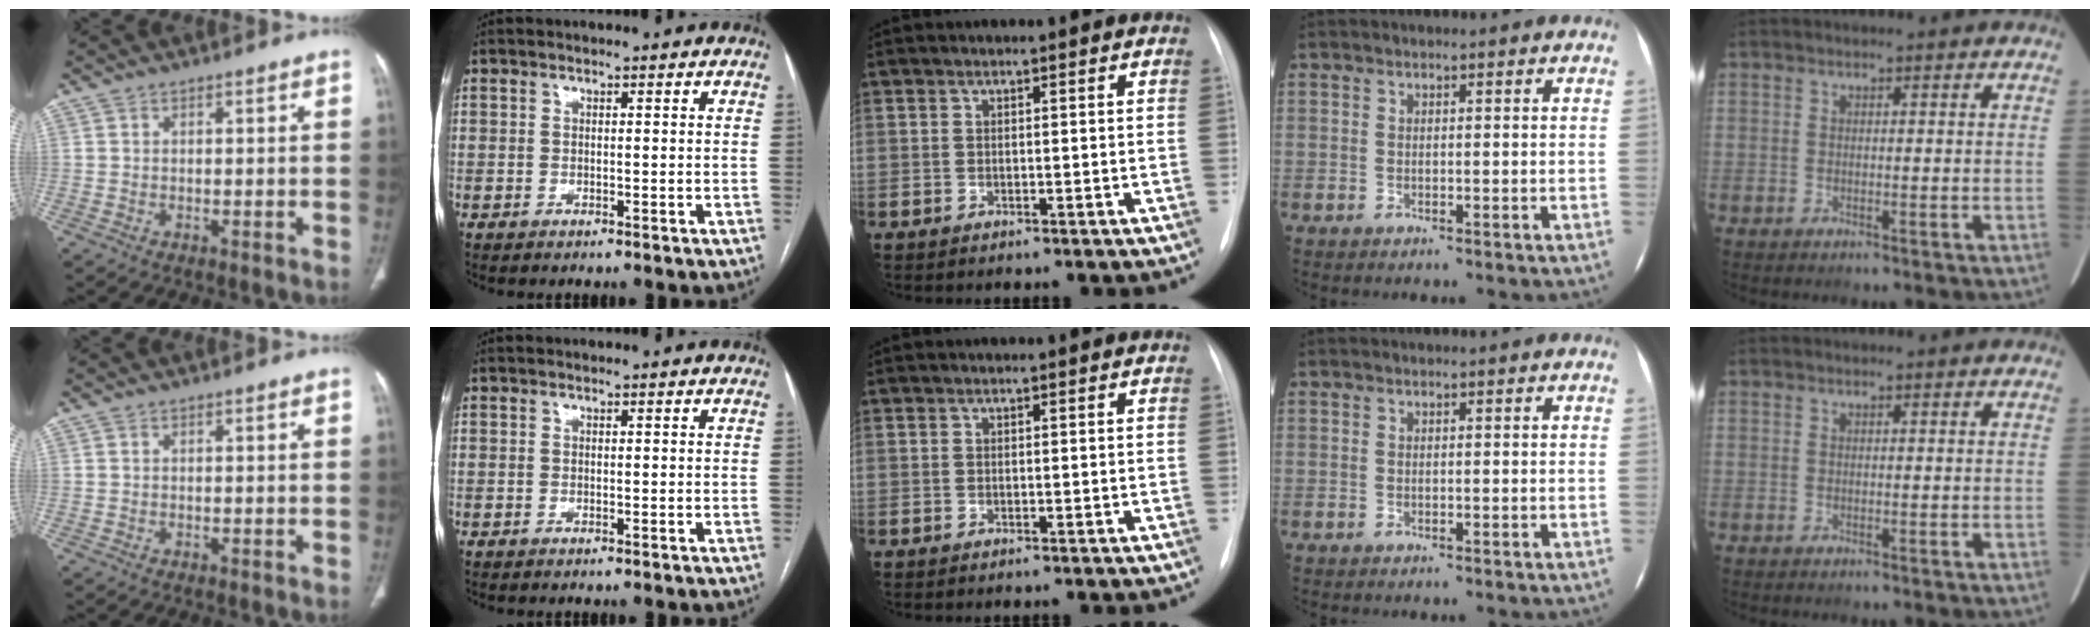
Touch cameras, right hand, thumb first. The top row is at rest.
{}